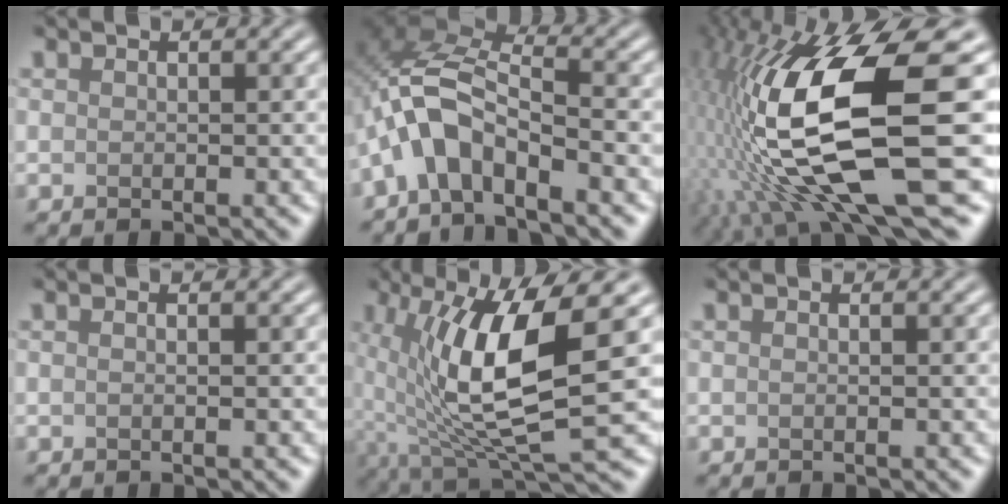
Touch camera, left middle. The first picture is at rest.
{"total": 5.8, "force": [-3.1, 2.4, 4.3], "torque": [-0.082, 0.018, -0.068]}
{"total": 16.2, "force": [0.3, 6.1, 15.0], "torque": [-0.304, -0.019, 0.023]}
{"total": 1.3, "force": [0.2, 0.7, 1.0], "torque": [0.002, -0.002, -0.017]}
{"total": 10.8, "force": [1.0, 3.0, 10.3], "torque": [-0.194, -0.007, 0.026]}
{"total": 1.0, "force": [0.1, 0.5, 0.8], "torque": [0.001, -0.005, -0.013]}